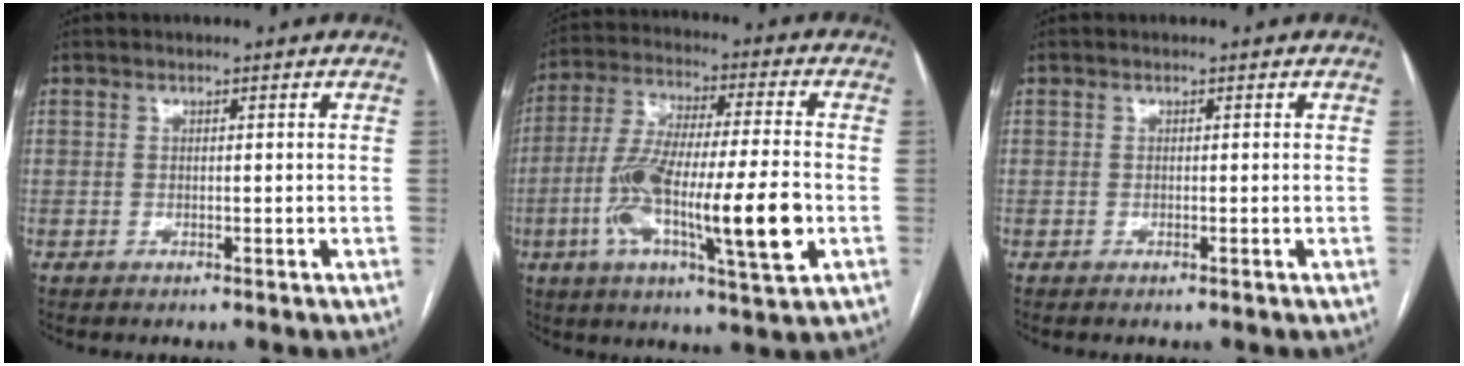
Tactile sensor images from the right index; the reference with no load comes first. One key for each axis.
{"total": 18.6, "fx": -4.6, "fy": 2.4, "fz": 17.8, "tx": -0.318, "ty": -0.005, "tz": -0.076}
{"total": 0.0}